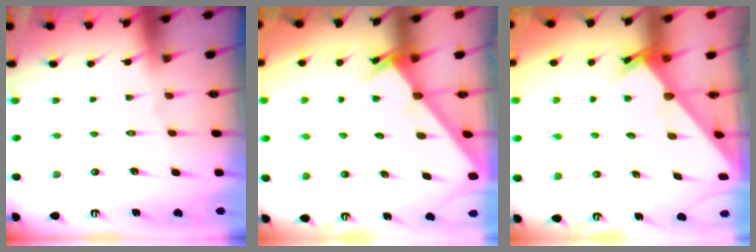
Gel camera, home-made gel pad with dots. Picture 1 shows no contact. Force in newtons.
{"total": 1.8, "press": 1.8, "slide": 0.2}
{"total": 2.8, "press": 2.8, "slide": 0.1}